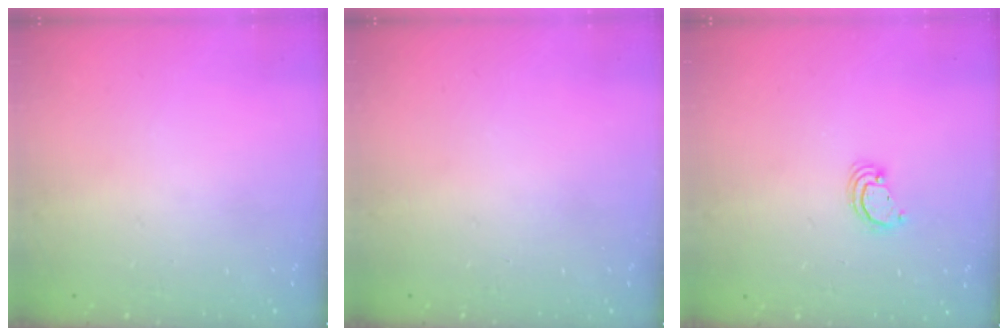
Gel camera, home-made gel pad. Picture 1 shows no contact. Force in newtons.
{"total": 0.0}
{"total": 2.8, "press": 2.8, "slide": 0.2}